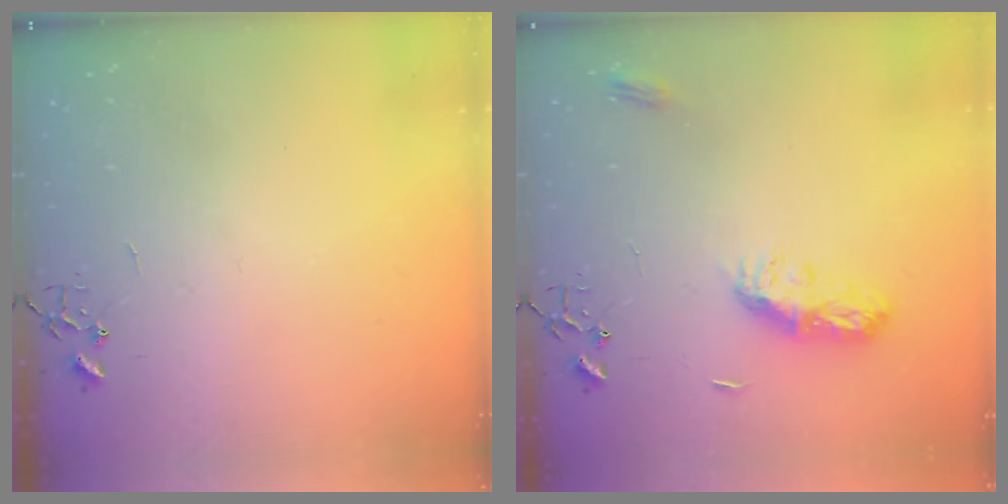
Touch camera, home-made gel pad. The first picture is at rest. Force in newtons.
{"total": 9.0, "press": 9.0, "slide": 0.1}